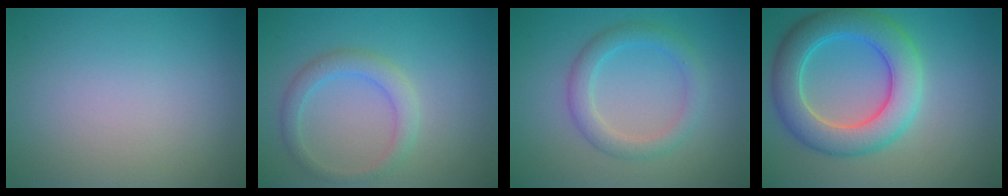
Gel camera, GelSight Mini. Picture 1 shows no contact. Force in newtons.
{"total": 2.5, "press": 2.5, "slide": 0.1}
{"total": 3.0, "press": 3.0, "slide": 0.1}
{"total": 7.2, "press": 7.1, "slide": 0.7}